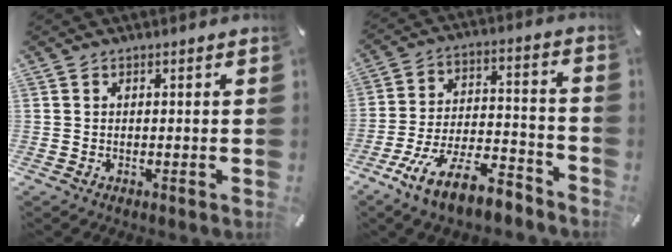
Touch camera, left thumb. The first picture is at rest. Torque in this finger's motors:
{"motor_torque": [0.34, 3.88, 1.45, 1.32, 0.27]}